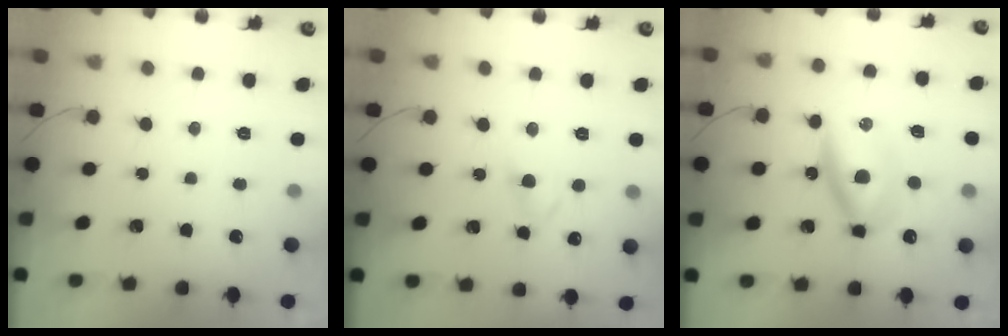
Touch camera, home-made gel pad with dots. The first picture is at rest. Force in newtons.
{"total": 3.9, "press": 3.6, "slide": 1.5}
{"total": 7.4, "press": 7.3, "slide": 0.7}